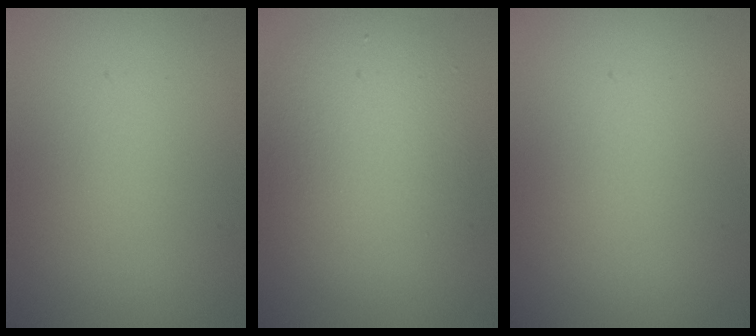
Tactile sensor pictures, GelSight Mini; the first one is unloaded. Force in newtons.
{"total": 5.5, "press": 5.5, "slide": 0.4}
{"total": 0.0}